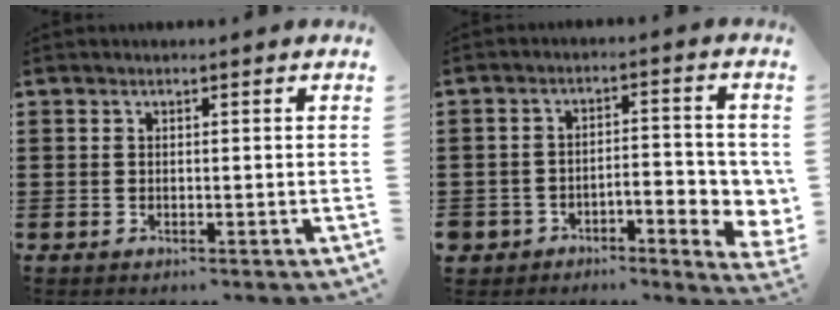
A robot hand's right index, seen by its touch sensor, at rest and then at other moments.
{"total": 5.2, "force": [-3.0, 2.5, 3.4], "torque": [-0.059, 0.006, -0.056]}